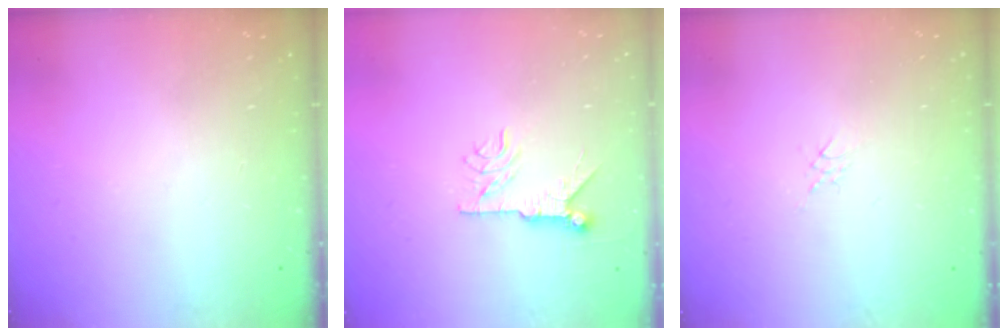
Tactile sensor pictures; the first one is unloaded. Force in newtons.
{"total": 7.3, "press": 7.3, "slide": 0.7}
{"total": 2.2, "press": 2.2, "slide": 0.4}